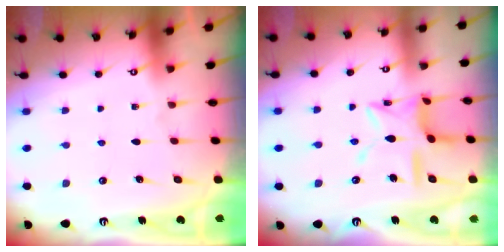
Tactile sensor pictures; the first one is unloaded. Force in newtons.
{"total": 12.6, "press": 12.6, "slide": 0.8}